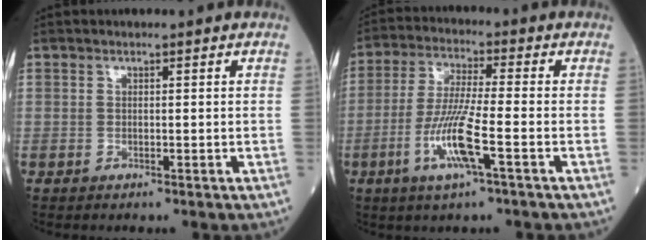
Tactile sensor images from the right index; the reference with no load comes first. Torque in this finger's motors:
{"motor_torque": [0.73, -0.33, 0.85, 0.21]}